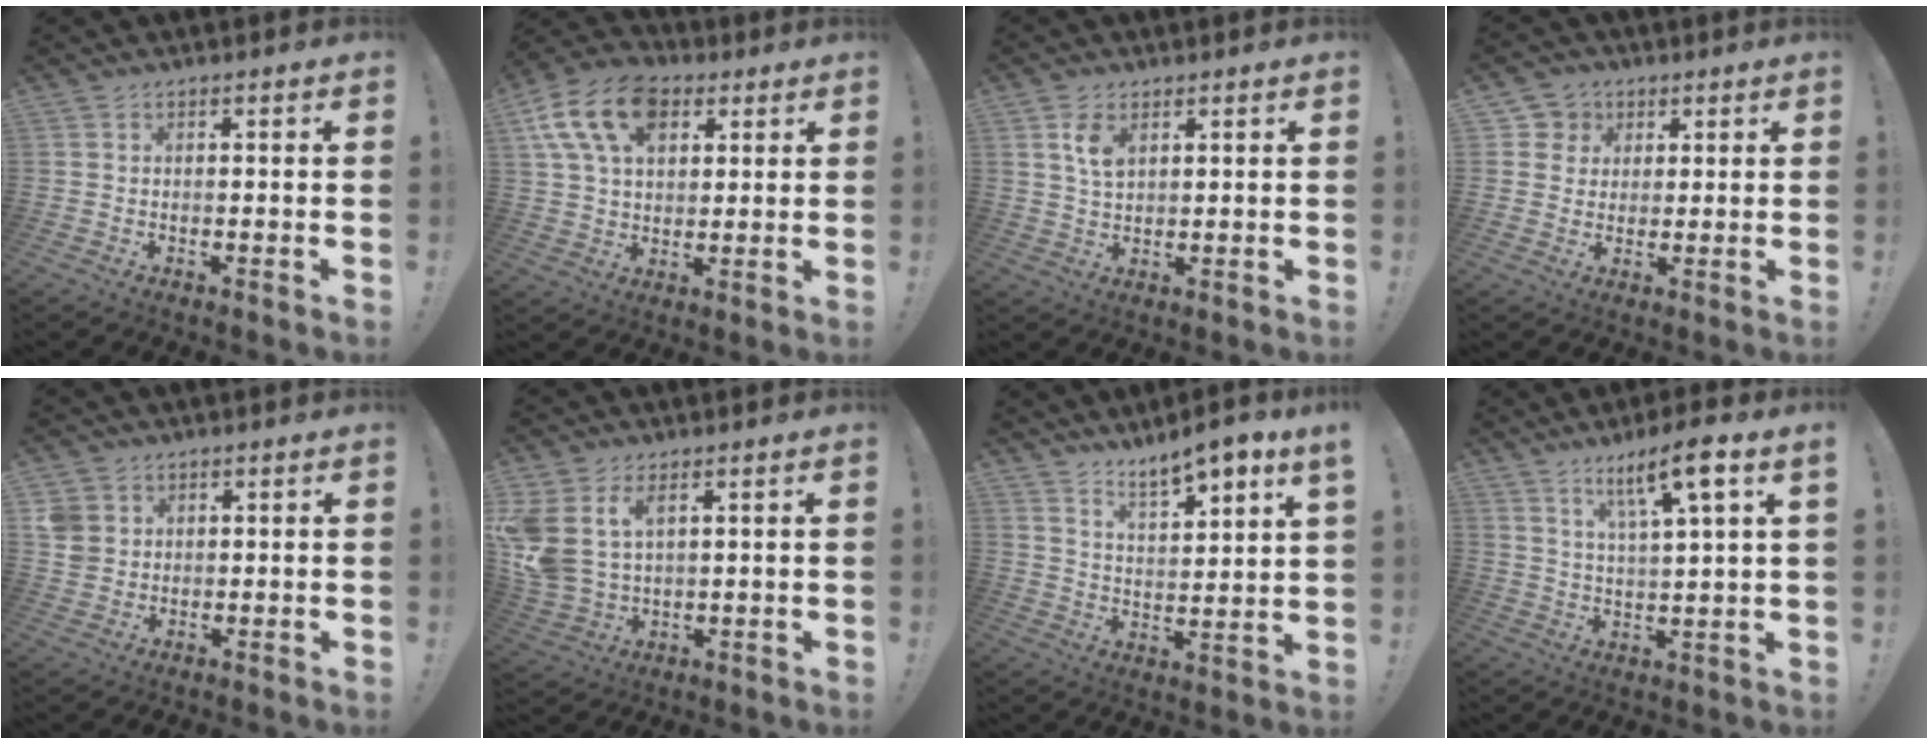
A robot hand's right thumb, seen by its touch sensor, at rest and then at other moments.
{"total": 16.9, "force": [7.0, 11.4, 10.3], "torque": [-0.174, -0.020, 0.134]}
{"total": 5.7, "force": [2.7, 3.1, 3.9], "torque": [-0.059, -0.010, 0.046]}
{"total": 5.8, "force": [1.9, 5.4, 0.7], "torque": [-0.011, -0.013, 0.038]}
{"total": 4.7, "force": [1.7, 4.2, 1.3], "torque": [-0.021, 0.000, 0.036]}
{"total": 9.7, "force": [4.6, 6.2, 5.8], "torque": [-0.129, -0.018, 0.090]}
{"total": 7.8, "force": [6.8, 0.5, 3.6], "torque": [-0.054, -0.058, 0.114]}
{"total": 10.6, "force": [6.1, 0.5, 8.6], "torque": [-0.135, -0.028, 0.091]}